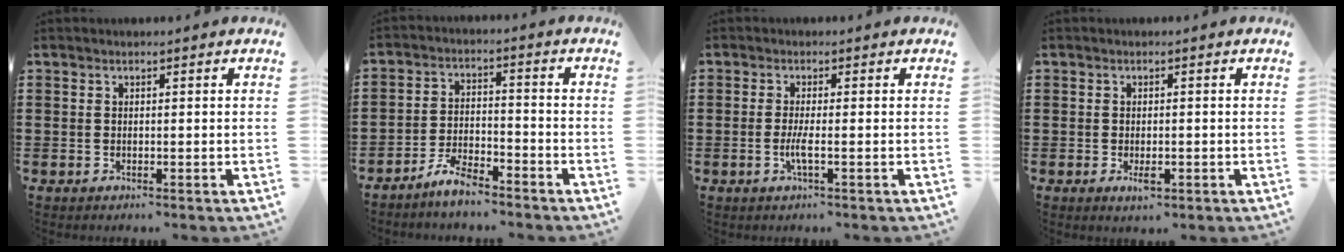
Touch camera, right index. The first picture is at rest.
{"total": 4.9, "force": [-4.6, 0.8, 1.5], "torque": [-0.041, 0.007, -0.094]}
{"total": 2.7, "force": [-0.8, 0.1, 2.6], "torque": [-0.054, -0.009, -0.017]}
{"total": 1.8, "force": [-0.6, 0.7, 1.6], "torque": [-0.029, -0.003, -0.011]}